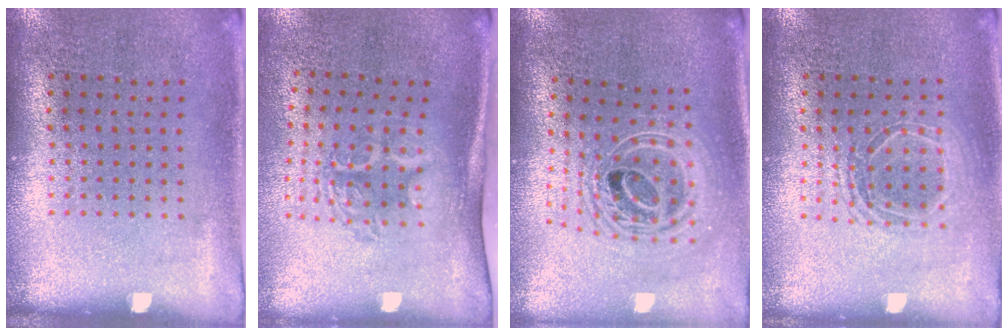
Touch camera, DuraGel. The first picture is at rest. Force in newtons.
{"total": 1.8, "press": 1.3, "slide": 1.3}
{"total": 2.4, "press": 1.8, "slide": 1.6}
{"total": 1.5, "press": 1.3, "slide": 0.8}